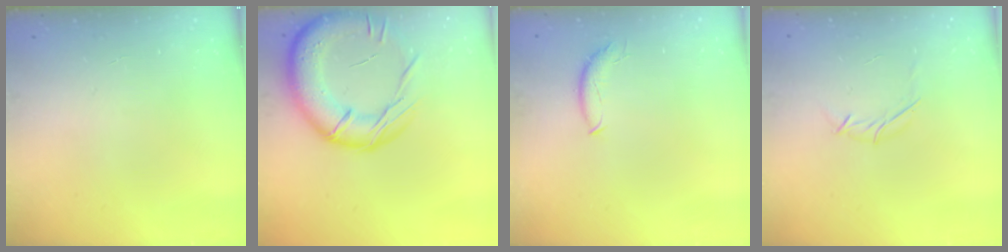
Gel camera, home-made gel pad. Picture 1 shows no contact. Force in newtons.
{"total": 23.0, "press": 22.9, "slide": 2.4}
{"total": 7.5, "press": 7.5, "slide": 0.6}
{"total": 3.8, "press": 3.7, "slide": 0.8}